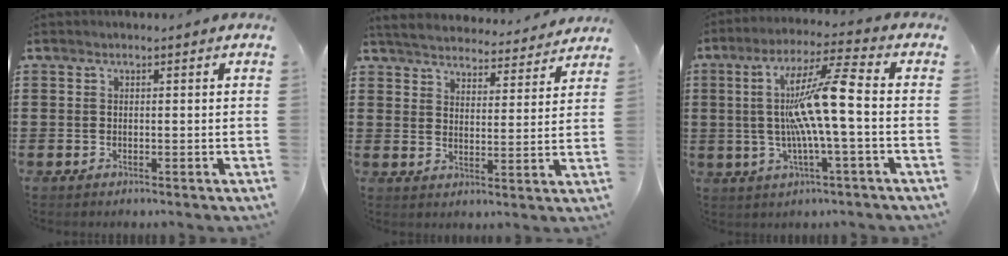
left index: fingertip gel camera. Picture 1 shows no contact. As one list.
[{"total": 4.5, "force": [4.5, 0.3, 0.3], "torque": [-0.032, -0.033, 0.076]}, {"total": 11.4, "force": [-0.4, 0.2, 11.4], "torque": [-0.234, -0.007, -0.022]}]